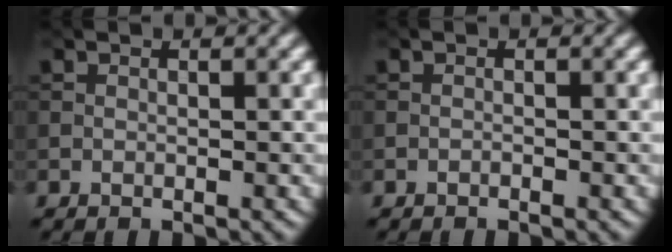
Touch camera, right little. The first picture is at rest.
{"total": 0.0}